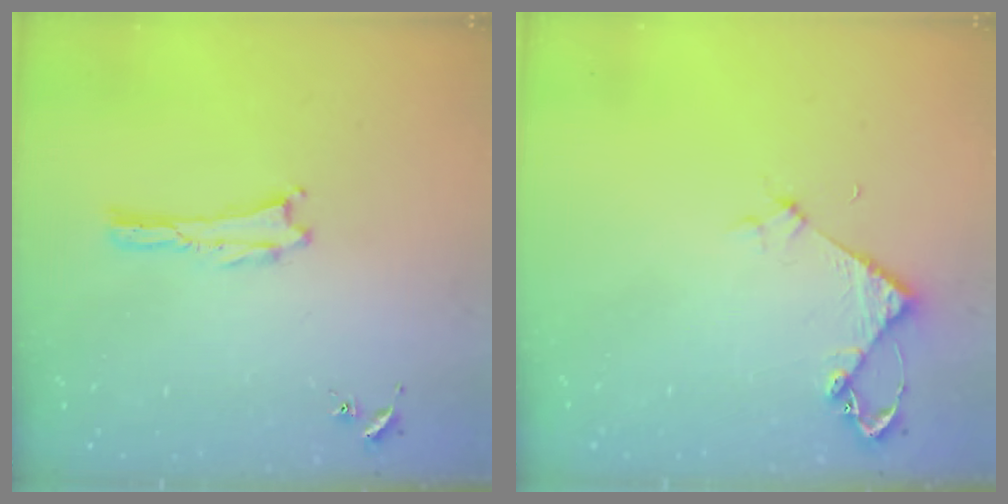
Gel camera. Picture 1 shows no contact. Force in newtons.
{"total": 3.2, "press": 3.2, "slide": 0.2}